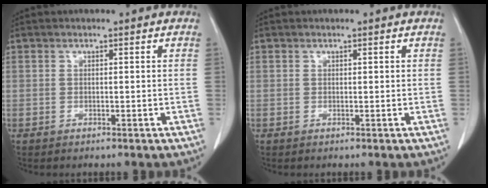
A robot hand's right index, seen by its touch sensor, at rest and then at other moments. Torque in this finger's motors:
{"motor_torque": [0.14, -0.05, 0.09, 0.01]}